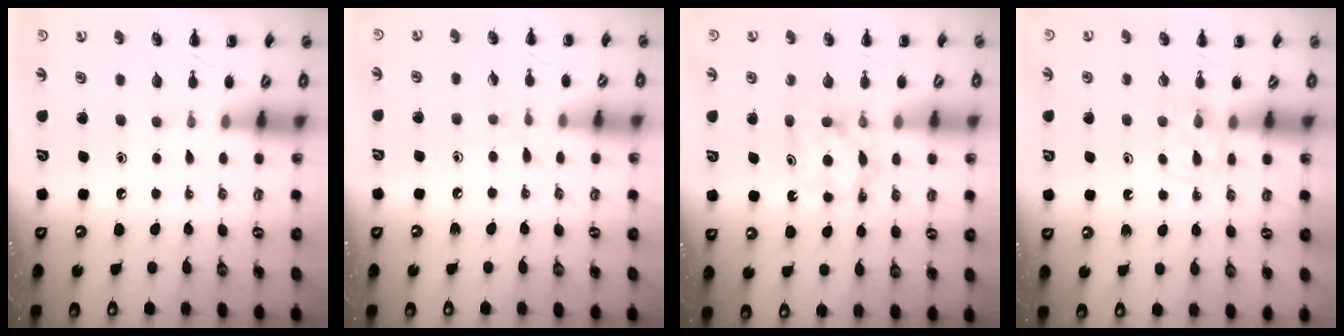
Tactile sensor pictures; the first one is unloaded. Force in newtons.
{"total": 3.8, "press": 3.4, "slide": 1.5}
{"total": 5.9, "press": 5.8, "slide": 0.8}
{"total": 5.7, "press": 5.5, "slide": 1.5}